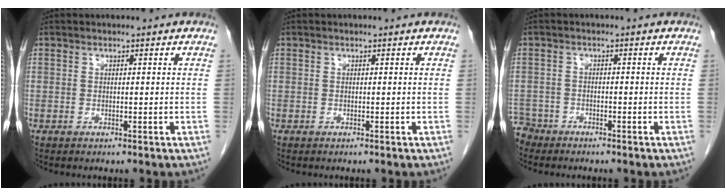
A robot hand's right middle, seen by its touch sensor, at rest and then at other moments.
{"total": 0.0}
{"total": 3.1, "force": [-2.8, 1.1, -0.8], "torque": [0.015, -0.003, -0.057]}